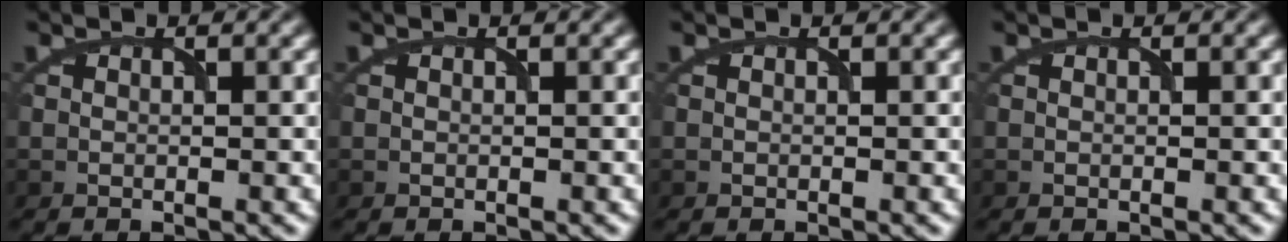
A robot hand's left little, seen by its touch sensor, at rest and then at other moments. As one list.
[{"total": 0.0}, {"total": 0.0}, {"total": 0.0}]